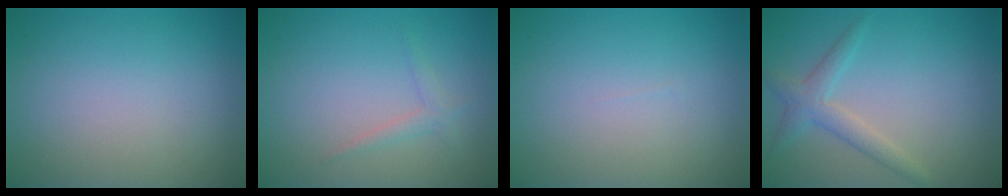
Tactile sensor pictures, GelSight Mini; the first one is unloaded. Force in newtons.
{"total": 1.2, "press": 1.2, "slide": 0.0}
{"total": 0.0}
{"total": 2.4, "press": 2.4, "slide": 0.2}